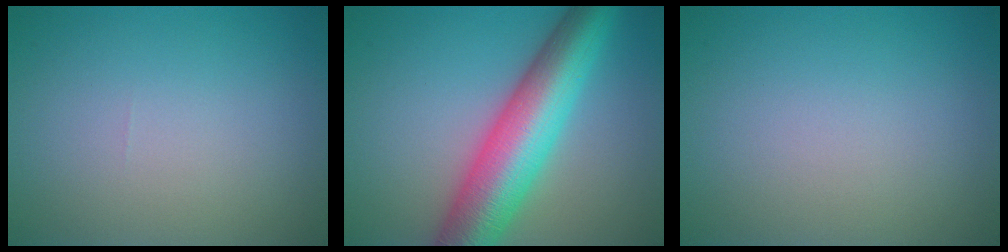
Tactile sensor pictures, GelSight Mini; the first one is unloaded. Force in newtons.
{"total": 10.2, "press": 10.2, "slide": 0.3}
{"total": 0.0}